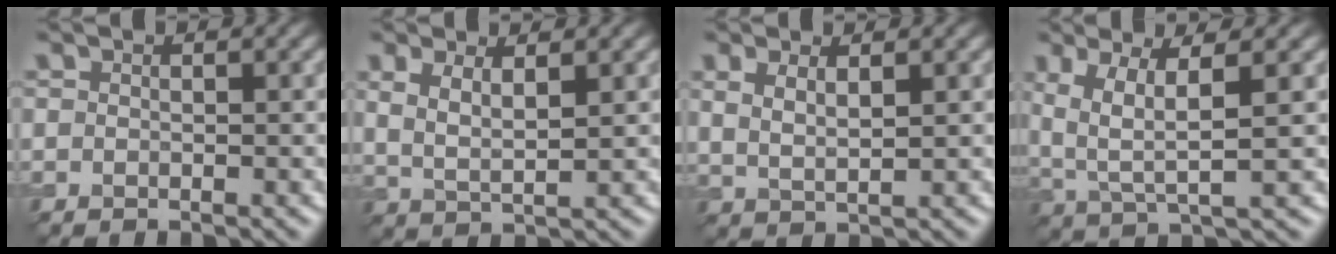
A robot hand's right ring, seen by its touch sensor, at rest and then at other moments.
{"total": 2.9, "force": [1.5, 0.9, 2.3], "torque": [-0.053, 0.000, 0.033]}
{"total": 2.3, "force": [1.4, 0.7, 1.7], "torque": [-0.033, 0.001, 0.031]}
{"total": 4.8, "force": [1.4, 1.3, 4.3], "torque": [-0.093, 0.001, 0.031]}